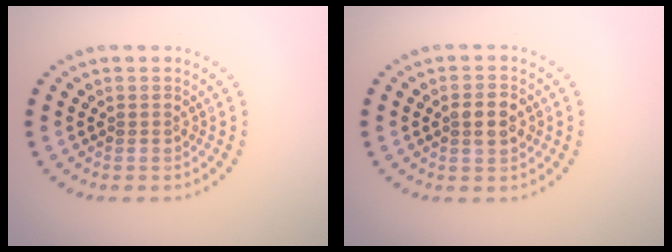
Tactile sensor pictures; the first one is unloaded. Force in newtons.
{"total": 2.9, "press": 2.9, "slide": 0.1}